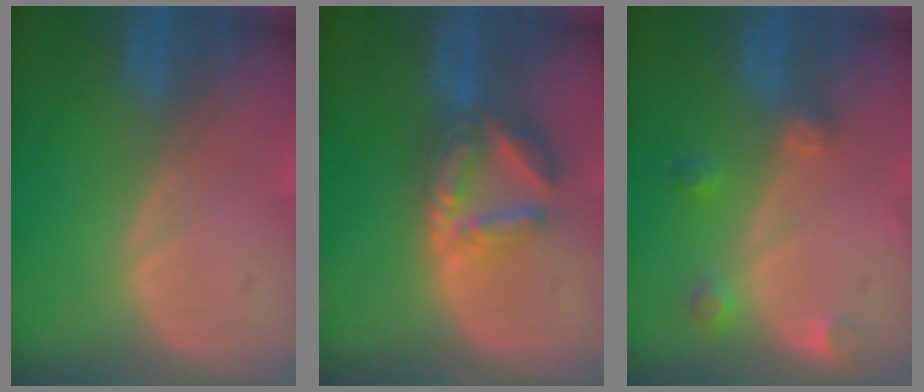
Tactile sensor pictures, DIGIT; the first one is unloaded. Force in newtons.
{"total": 6.9, "press": 6.1, "slide": 3.4}
{"total": 3.0, "press": 2.9, "slide": 0.6}